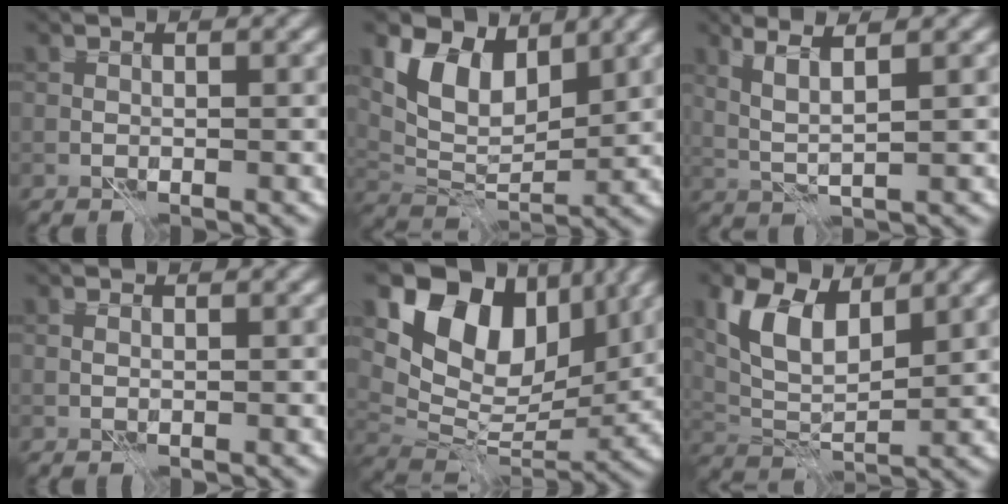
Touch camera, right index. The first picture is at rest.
{"total": 6.7, "force": [3.5, 3.8, 4.2], "torque": [-0.078, -0.007, 0.066]}
{"total": 3.1, "force": [1.5, 0.5, 2.7], "torque": [-0.059, -0.002, 0.037]}
{"total": 0.0}
{"total": 11.6, "force": [5.6, 7.4, 6.8], "torque": [-0.122, -0.007, 0.109]}
{"total": 6.9, "force": [3.1, 3.7, 4.9], "torque": [-0.105, 0.001, 0.057]}